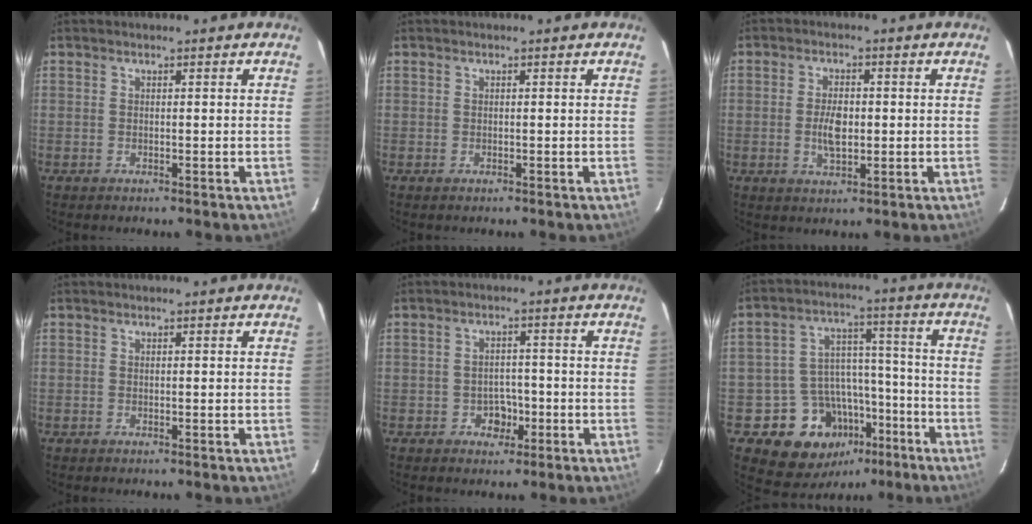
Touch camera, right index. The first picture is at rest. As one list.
[{"total": 0.0}, {"total": 5.2, "force": [-0.5, 2.7, 4.4], "torque": [-0.085, -0.001, -0.005]}, {"total": 0.0}, {"total": 3.6, "force": [-1.4, 3.0, 1.3], "torque": [-0.028, 0.010, -0.011]}, {"total": 14.5, "force": [-7.8, 11.2, 4.7], "torque": [-0.093, 0.050, -0.094]}]